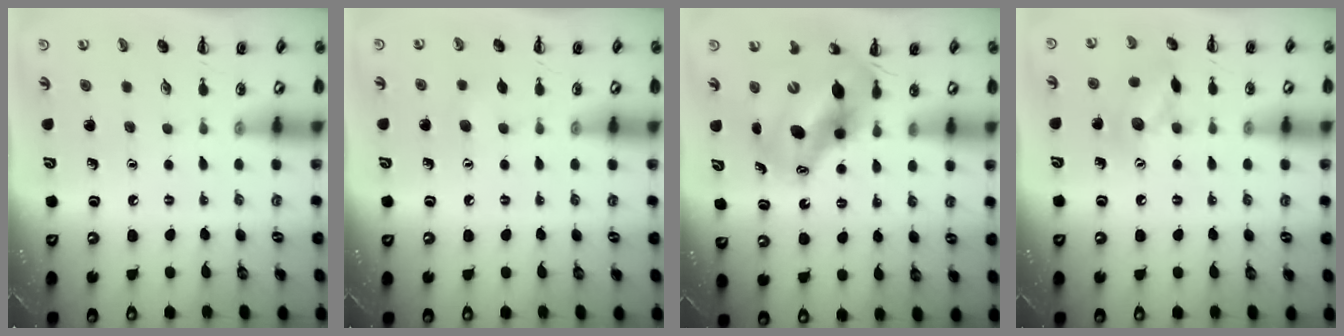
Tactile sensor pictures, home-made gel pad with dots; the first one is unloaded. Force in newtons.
{"total": 4.0, "press": 3.9, "slide": 0.9}
{"total": 13.1, "press": 12.7, "slide": 3.3}
{"total": 9.5, "press": 9.4, "slide": 0.7}